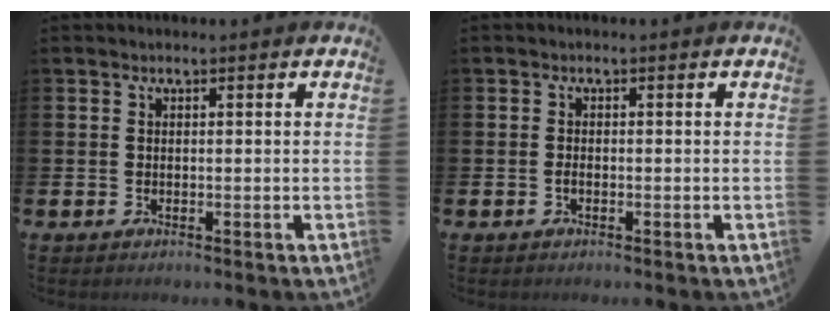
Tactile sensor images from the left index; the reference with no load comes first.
{"total": 0.8, "force": [-0.4, 0.4, 0.6], "torque": [-0.013, 0.000, -0.007]}